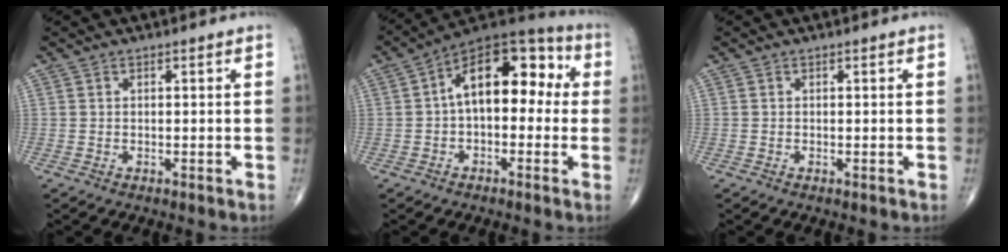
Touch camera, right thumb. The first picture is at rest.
{"total": 15.6, "force": [1.4, 8.8, 12.8], "torque": [-0.159, 0.051, 0.007]}
{"total": 0.0}